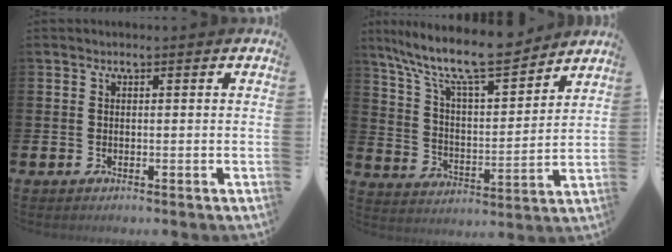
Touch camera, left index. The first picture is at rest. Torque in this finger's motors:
{"motor_torque": [1.03, -1.11, 1.02, 0.21]}